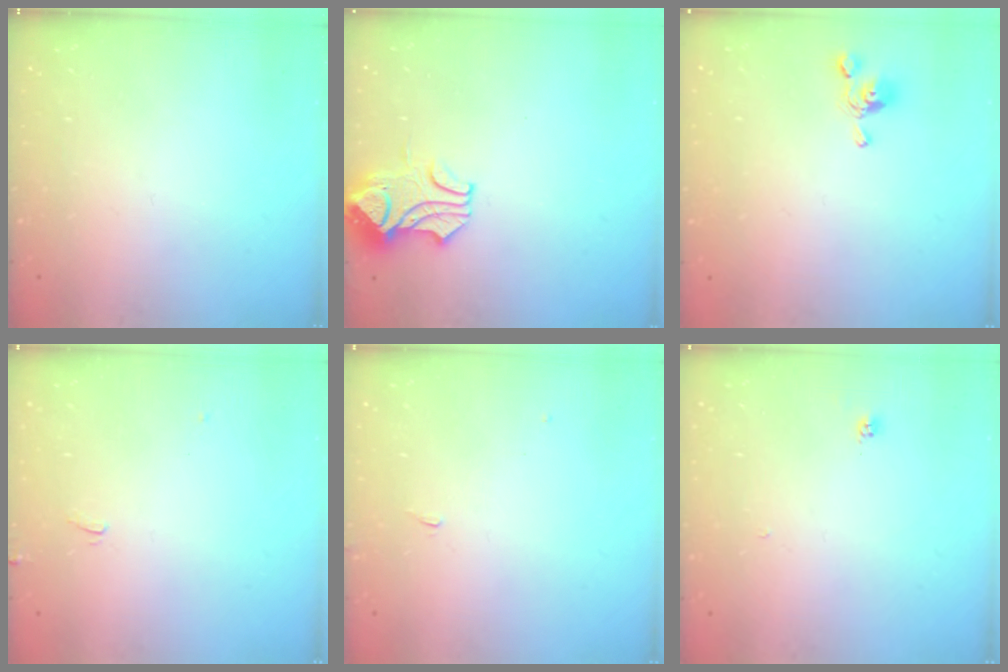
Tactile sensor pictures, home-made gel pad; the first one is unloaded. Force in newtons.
{"total": 1.0, "press": 0.1, "slide": 1.0}
{"total": 2.7, "press": 2.7, "slide": 0.4}
{"total": 1.2, "press": 1.0, "slide": 0.6}
{"total": 1.4, "press": 1.3, "slide": 0.4}
{"total": 1.9, "press": 1.9, "slide": 0.1}